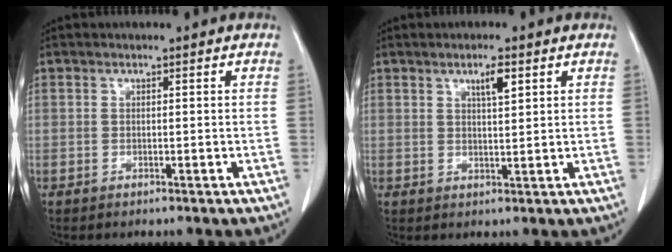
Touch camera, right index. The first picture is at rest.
{"total": 3.3, "force": [1.8, 0.5, 2.8], "torque": [-0.046, -0.003, 0.030]}